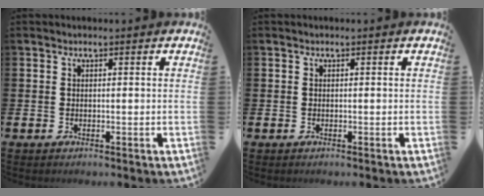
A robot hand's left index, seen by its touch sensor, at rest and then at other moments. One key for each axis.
{"total": 0.0}